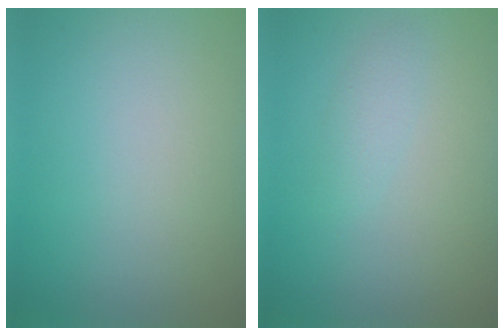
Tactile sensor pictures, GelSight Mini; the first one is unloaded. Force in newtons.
{"total": 1.2, "press": 1.2, "slide": 0.0}